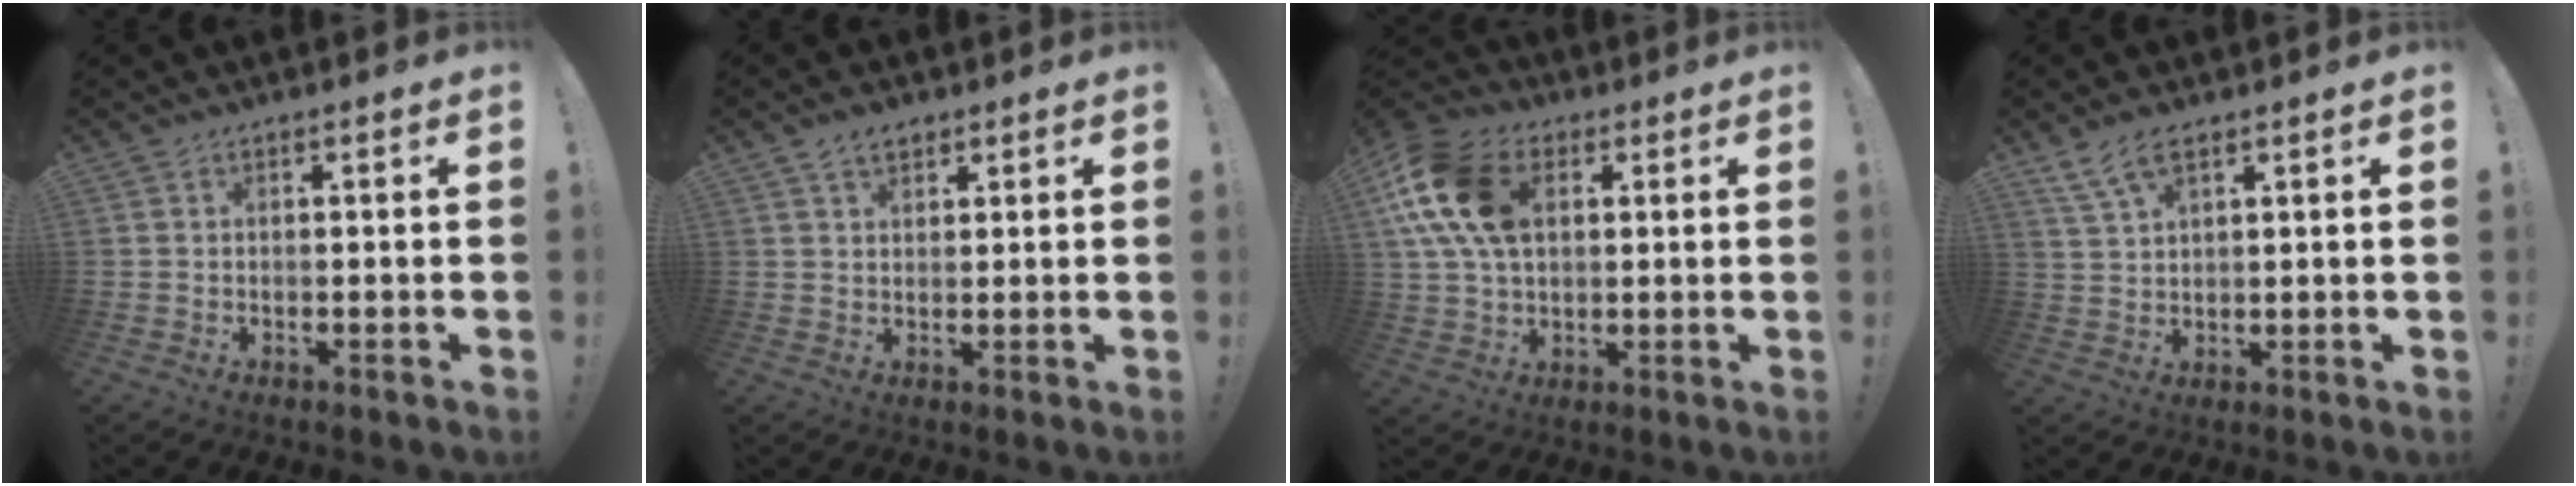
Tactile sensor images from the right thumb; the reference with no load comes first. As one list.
[{"total": 4.1, "force": [2.7, 2.4, 1.8], "torque": [-0.023, -0.012, 0.049]}, {"total": 18.1, "force": [5.1, 12.5, 12.1], "torque": [-0.223, -0.008, 0.098]}, {"total": 6.7, "force": [4.3, 2.8, 4.3], "torque": [-0.088, -0.010, 0.083]}]